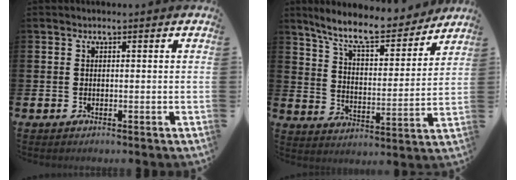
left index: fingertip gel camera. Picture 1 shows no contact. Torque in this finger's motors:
{"motor_torque": [1.07, -1.07, 0.84, 0.21]}